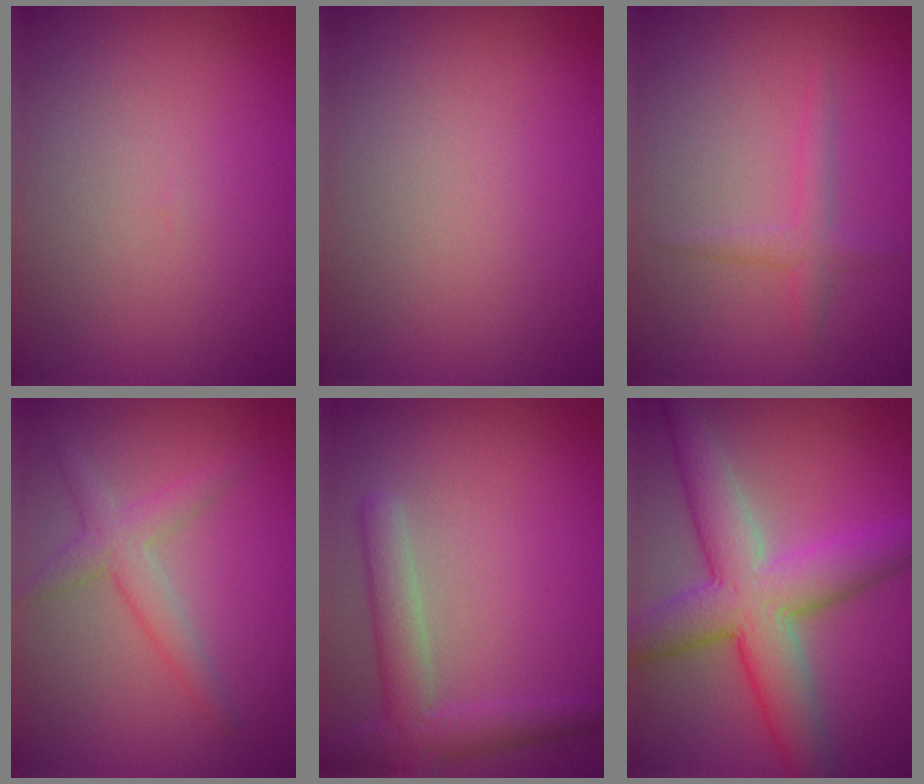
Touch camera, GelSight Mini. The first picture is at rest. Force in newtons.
{"total": 0.0}
{"total": 1.6, "press": 1.6, "slide": 0.1}
{"total": 2.2, "press": 2.2, "slide": 0.2}
{"total": 3.7, "press": 3.6, "slide": 0.4}
{"total": 8.4, "press": 8.4, "slide": 0.3}